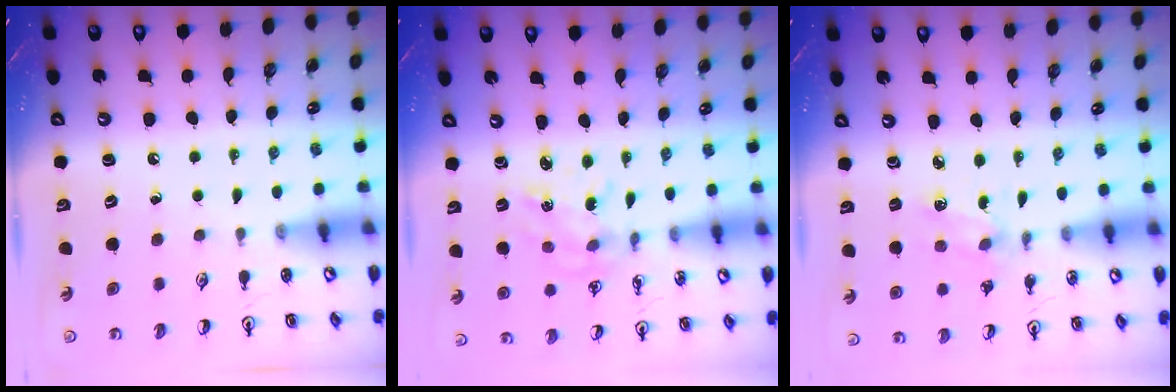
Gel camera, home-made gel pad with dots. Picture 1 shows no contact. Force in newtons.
{"total": 1.8, "press": 1.8, "slide": 0.1}
{"total": 2.2, "press": 2.1, "slide": 0.5}